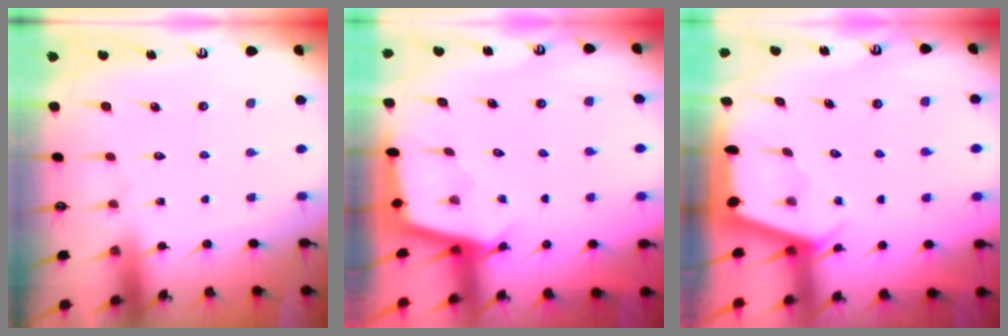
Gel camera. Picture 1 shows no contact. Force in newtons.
{"total": 2.5, "press": 2.5, "slide": 0.2}
{"total": 2.4, "press": 2.4, "slide": 0.3}